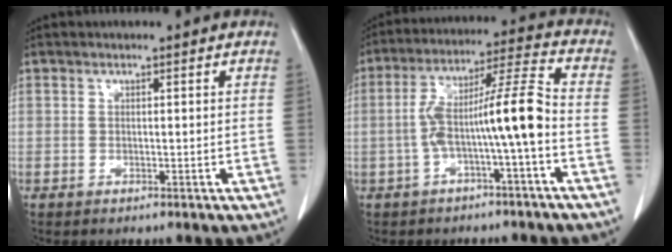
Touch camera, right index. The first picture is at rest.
{"total": 10.2, "force": [-2.3, -0.1, 9.9], "torque": [-0.174, 0.034, -0.042]}